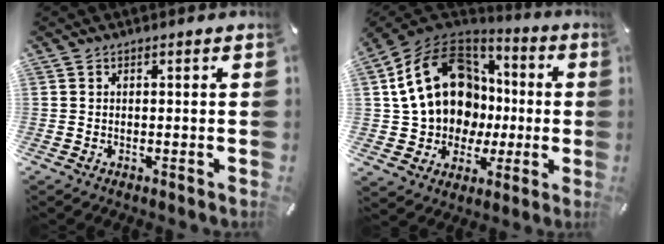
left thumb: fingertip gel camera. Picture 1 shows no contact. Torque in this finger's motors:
{"motor_torque": [2.50, 2.50, 2.40, -0.36, 0.28]}